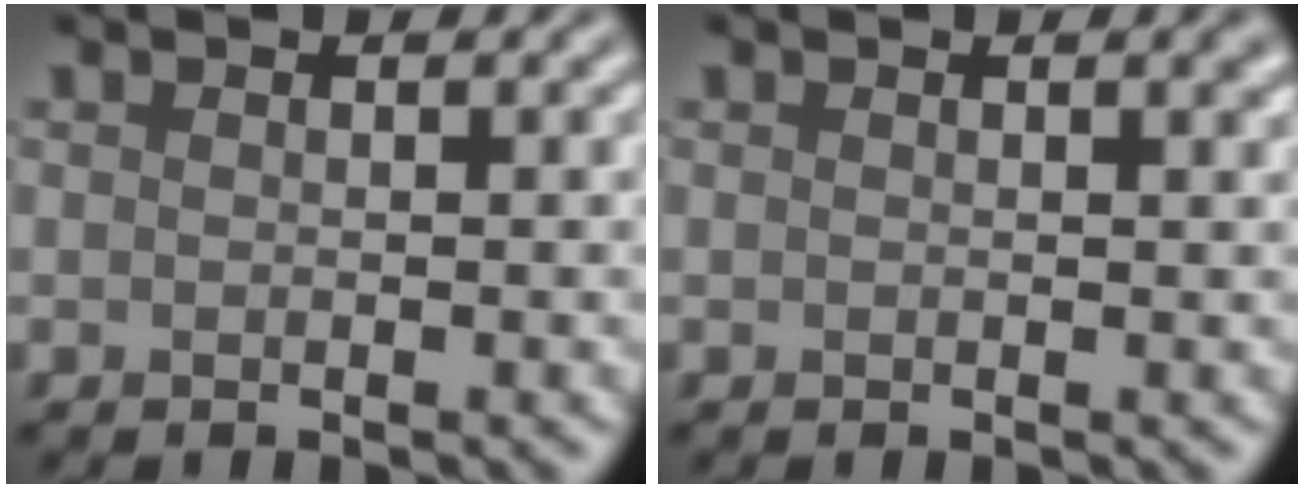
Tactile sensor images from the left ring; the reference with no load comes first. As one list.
[{"total": 1.0, "force": [0.5, 0.3, 0.8], "torque": [-0.005, 0.003, 0.008]}]